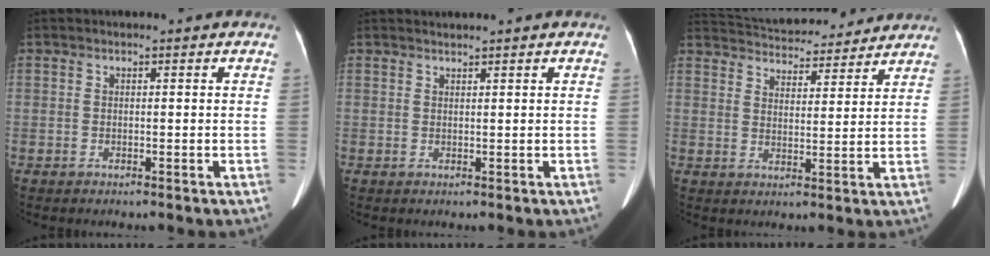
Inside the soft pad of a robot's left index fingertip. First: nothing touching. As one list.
[{"total": 1.3, "force": [1.2, -0.4, 0.3], "torque": [-0.008, 0.010, 0.028]}, {"total": 17.4, "force": [16.2, 4.5, 4.6], "torque": [-0.091, 0.029, 0.228]}]